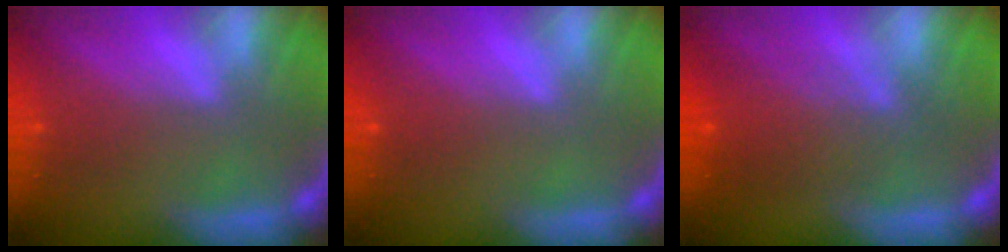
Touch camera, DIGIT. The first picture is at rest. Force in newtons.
{"total": 0.0}
{"total": 5.5}